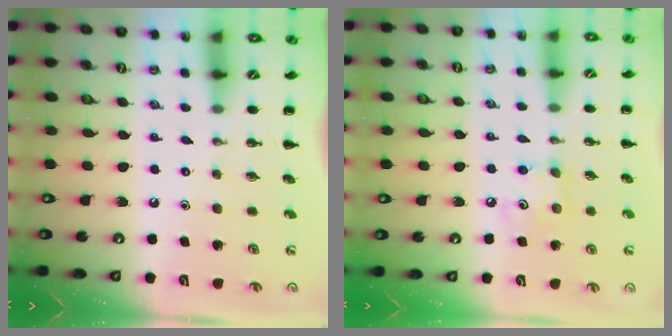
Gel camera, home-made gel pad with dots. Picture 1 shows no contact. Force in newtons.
{"total": 6.0, "press": 5.9, "slide": 1.0}